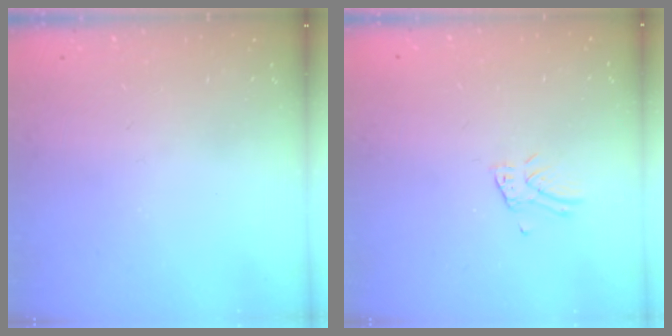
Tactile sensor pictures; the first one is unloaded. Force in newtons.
{"total": 2.8, "press": 2.8, "slide": 0.1}